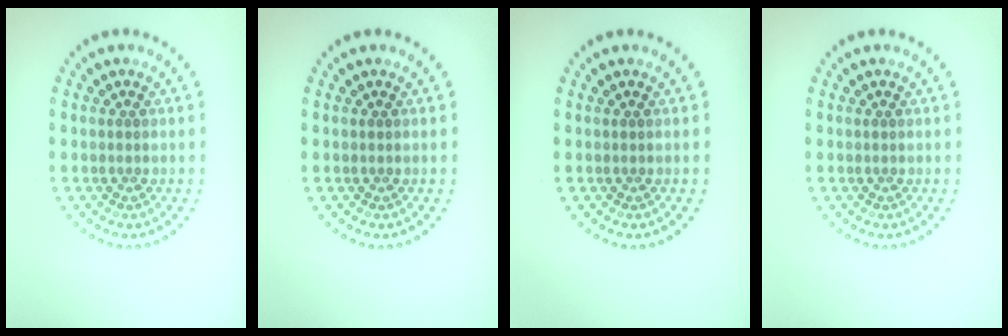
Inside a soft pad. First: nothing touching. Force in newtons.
{"total": 0.0}
{"total": 0.0}
{"total": 0.0}